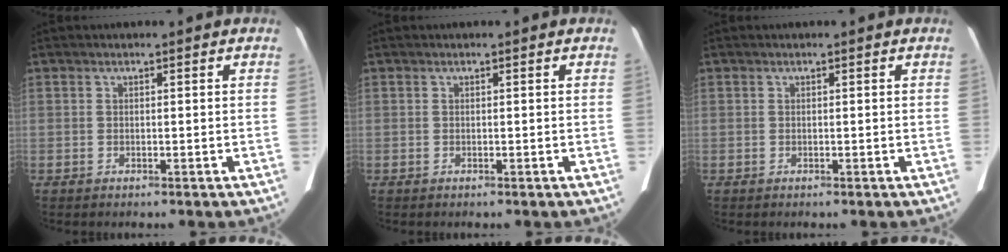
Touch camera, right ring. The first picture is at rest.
{"total": 0.0}
{"total": 0.0}